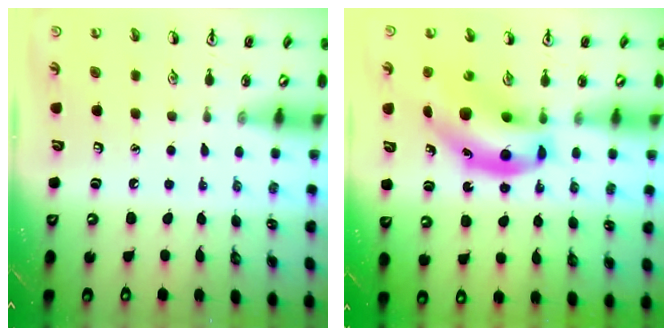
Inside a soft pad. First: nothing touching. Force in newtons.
{"total": 13.7, "press": 13.1, "slide": 4.0}